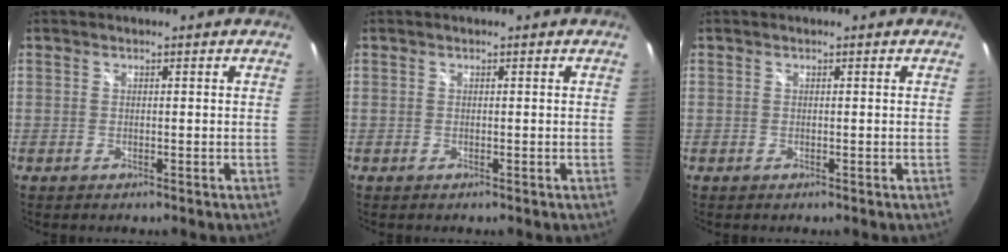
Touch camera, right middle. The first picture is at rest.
{"total": 0.0}
{"total": 0.0}